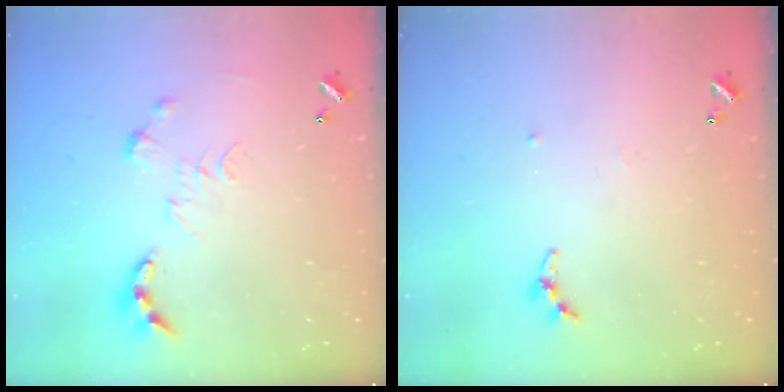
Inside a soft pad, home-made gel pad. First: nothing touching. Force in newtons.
{"total": 4.5, "press": 4.5, "slide": 0.5}